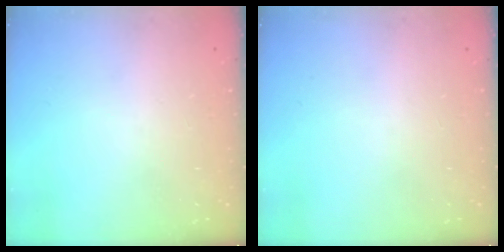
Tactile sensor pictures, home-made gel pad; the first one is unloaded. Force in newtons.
{"total": 0.0}